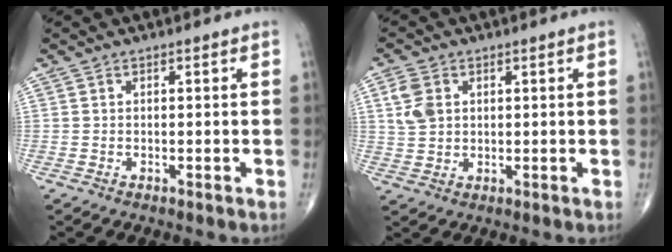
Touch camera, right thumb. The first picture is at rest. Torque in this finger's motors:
{"motor_torque": [-0.01, -0.08, 0.06, 0.45, 0.06]}